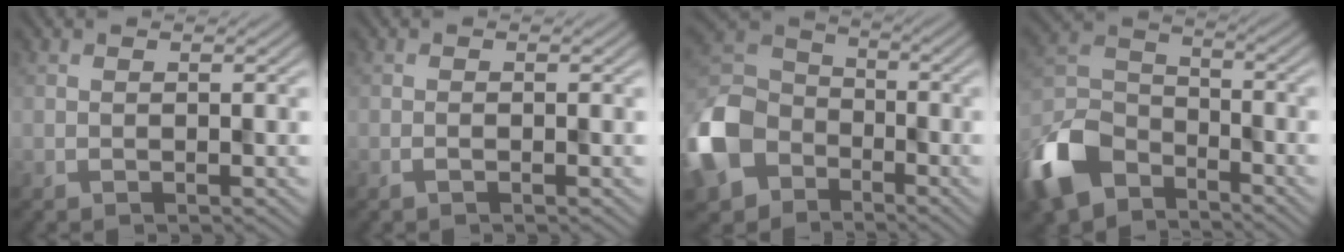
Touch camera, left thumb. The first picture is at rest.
{"total": 0.6, "force": [-0.4, 0.1, 0.5], "torque": [-0.010, 0.000, -0.006]}
{"total": 14.6, "force": [-6.9, 10.6, 7.2], "torque": [-0.237, -0.040, -0.147]}
{"total": 12.3, "force": [-8.1, 7.0, 6.1], "torque": [-0.153, -0.015, -0.178]}